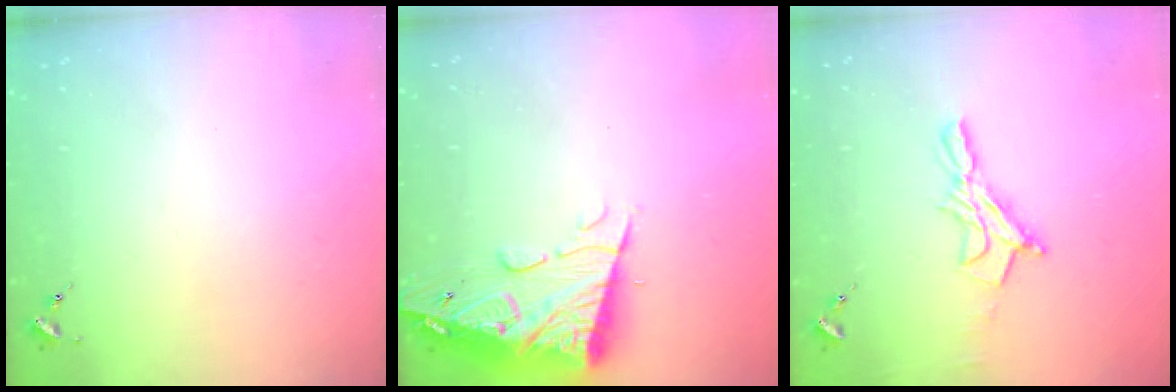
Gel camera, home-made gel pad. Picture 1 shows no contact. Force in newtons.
{"total": 13.1, "press": 13.1, "slide": 1.3}
{"total": 10.8, "press": 10.8, "slide": 0.7}